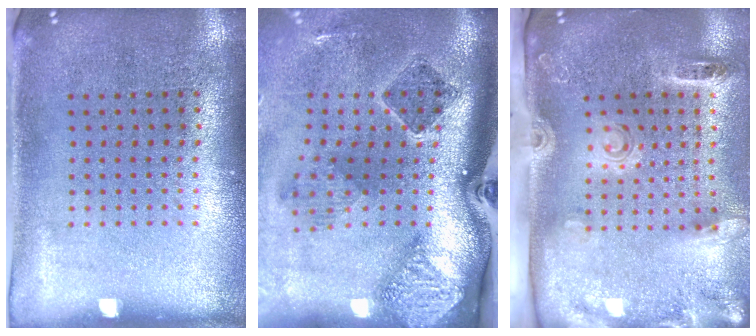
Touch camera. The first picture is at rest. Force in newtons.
{"total": 2.8, "press": 1.9, "slide": 2.1}
{"total": 2.8, "press": 2.0, "slide": 2.0}